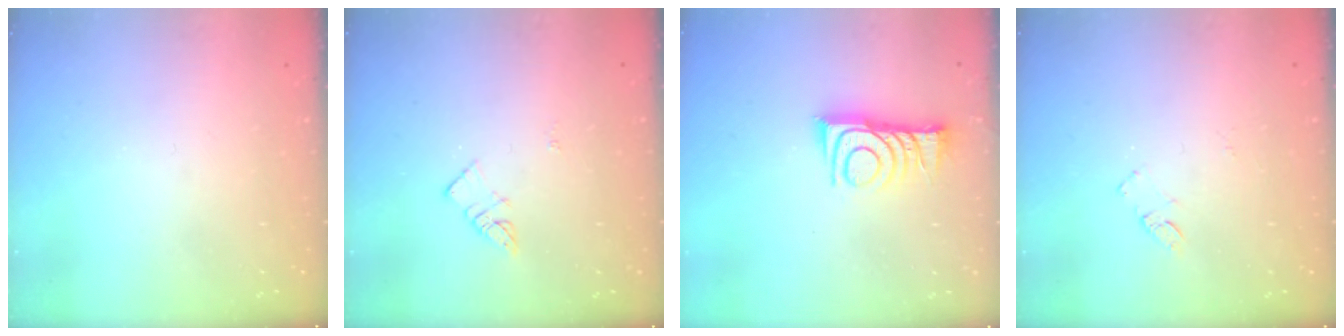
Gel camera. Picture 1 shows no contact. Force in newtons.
{"total": 3.1, "press": 3.1, "slide": 0.3}
{"total": 10.6, "press": 10.6, "slide": 0.4}
{"total": 6.2, "press": 6.2, "slide": 0.5}